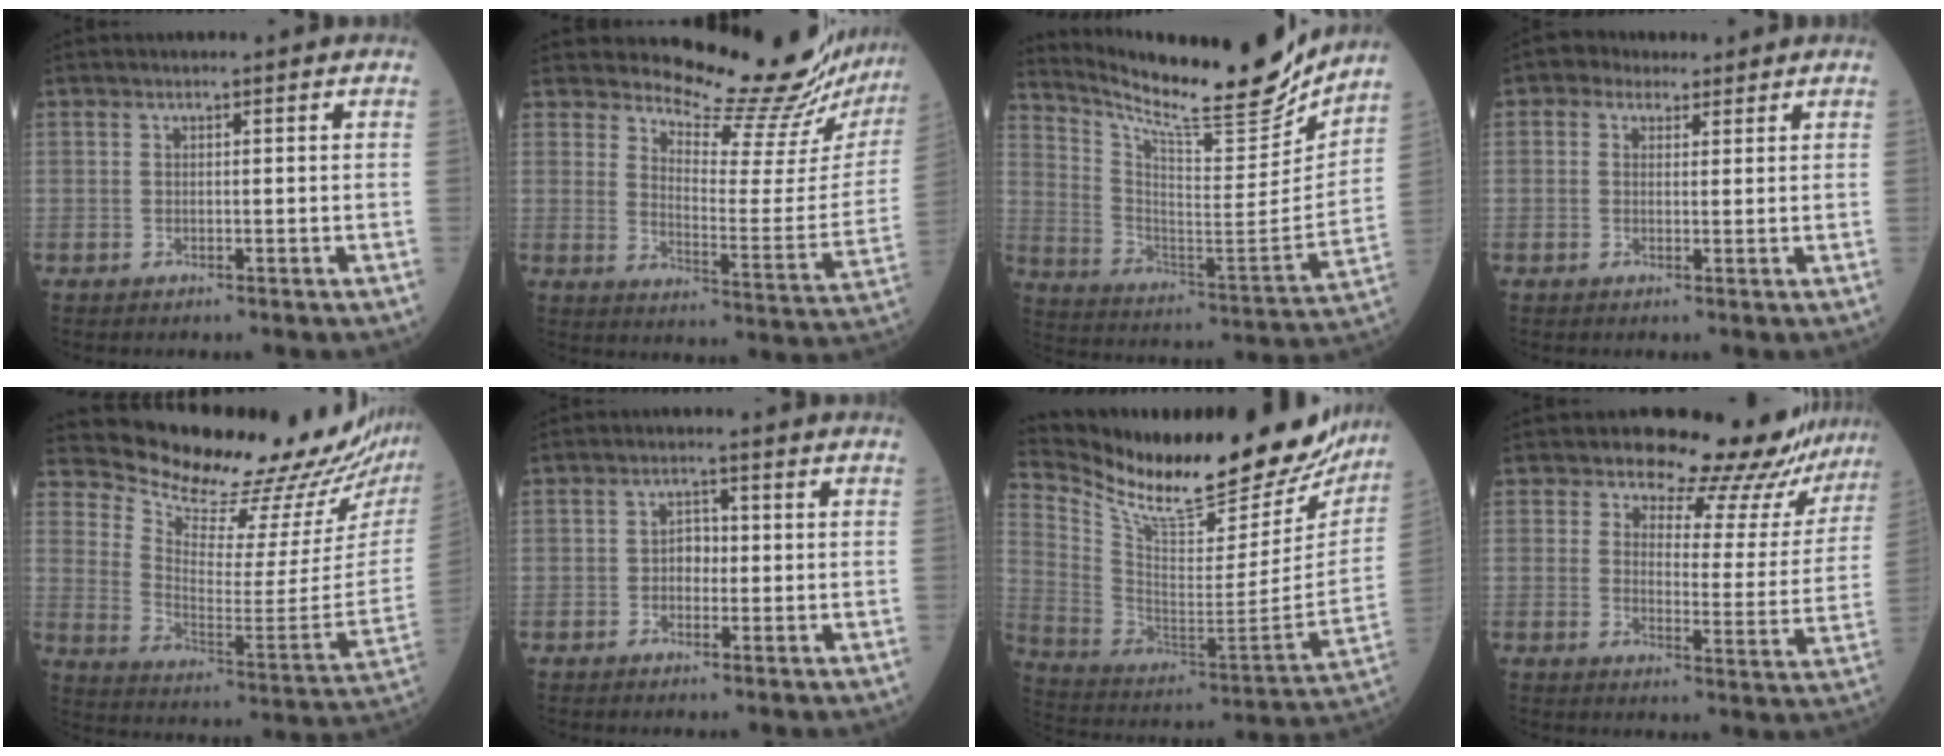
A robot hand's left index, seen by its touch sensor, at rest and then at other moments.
{"total": 18.7, "force": [17.8, 0.9, 5.6], "torque": [-0.083, -0.117, 0.221]}
{"total": 22.7, "force": [20.2, 1.9, 10.1], "torque": [-0.181, -0.058, 0.309]}
{"total": 3.5, "force": [2.2, 2.6, 1.0], "torque": [-0.020, 0.023, 0.033]}
{"total": 23.4, "force": [22.3, 0.6, 7.1], "torque": [-0.132, -0.136, 0.304]}
{"total": 2.6, "force": [-0.3, 1.8, 1.8], "torque": [-0.025, 0.009, -0.008]}
{"total": 29.9, "force": [26.0, 6.5, 13.1], "torque": [-0.237, -0.063, 0.380]}
{"total": 14.1, "force": [13.7, 2.6, 2.2], "torque": [-0.014, -0.072, 0.139]}